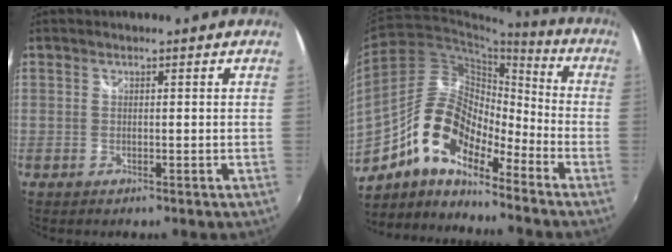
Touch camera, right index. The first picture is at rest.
{"total": 14.9, "force": [-9.9, 5.9, 9.4], "torque": [-0.170, 0.009, -0.197]}